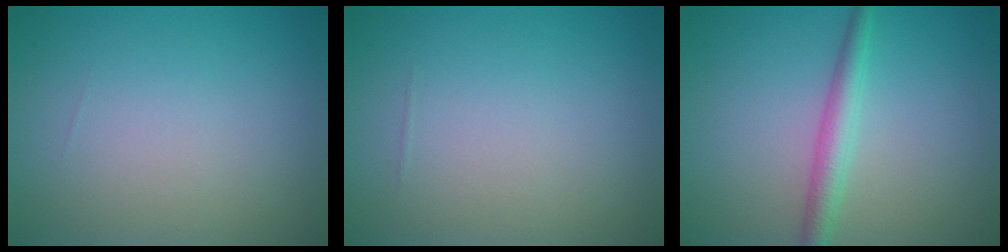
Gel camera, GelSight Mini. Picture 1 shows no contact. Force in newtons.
{"total": 0.0}
{"total": 2.7, "press": 2.7, "slide": 0.0}